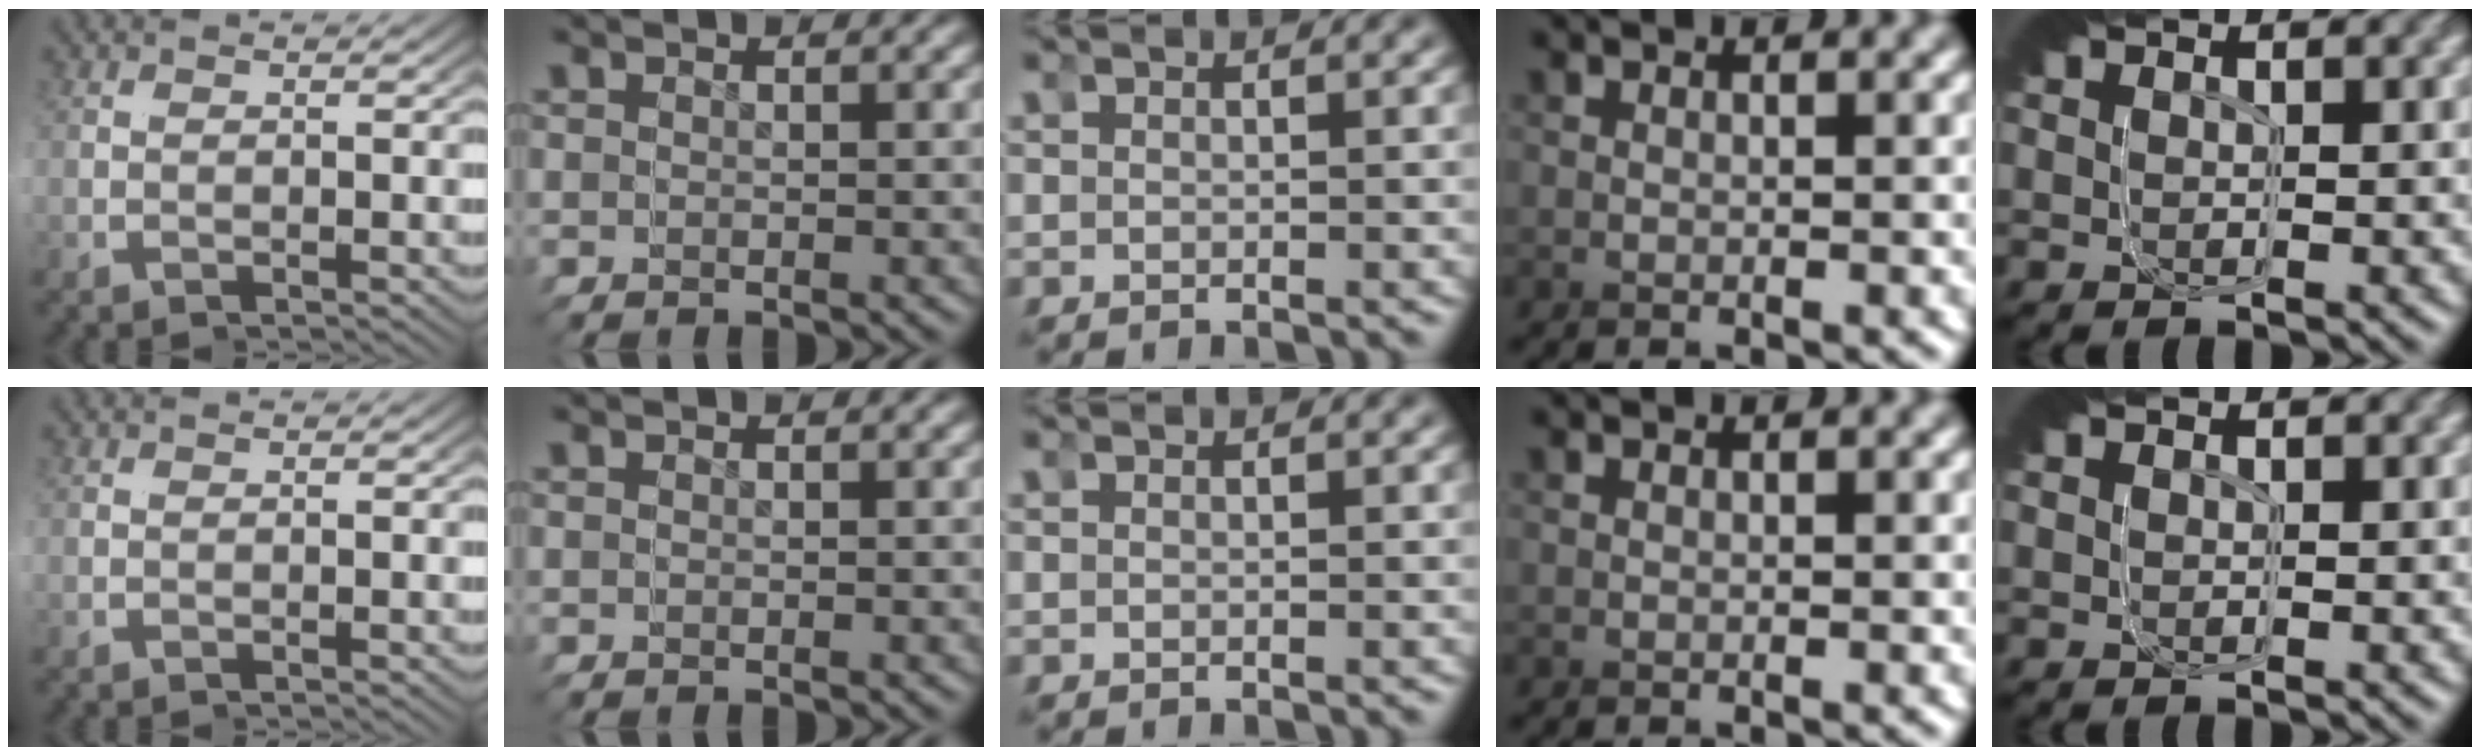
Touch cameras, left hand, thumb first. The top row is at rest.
{}